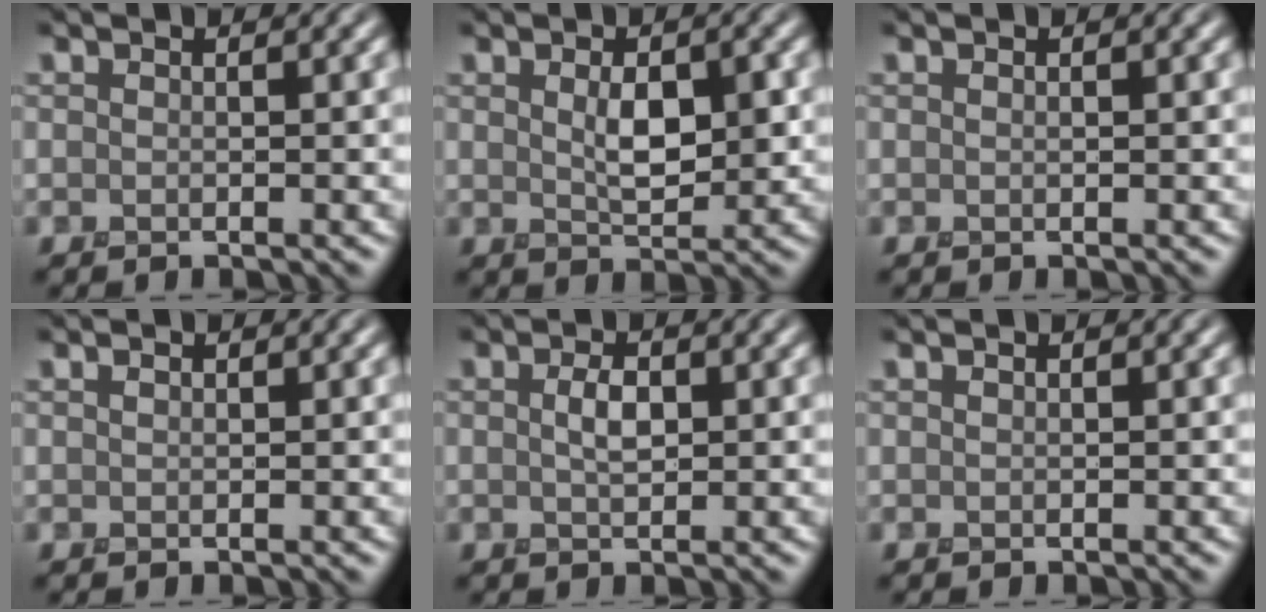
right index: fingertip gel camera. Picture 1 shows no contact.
{"total": 3.1, "force": [0.3, 1.6, 2.7], "torque": [-0.054, -0.006, 0.010]}
{"total": 0.0}
{"total": 0.5, "force": [0.3, 0.3, 0.3], "torque": [-0.008, 0.001, 0.004]}
{"total": 1.7, "force": [0.2, 0.9, 1.4], "torque": [-0.034, 0.000, 0.003]}
{"total": 0.0}